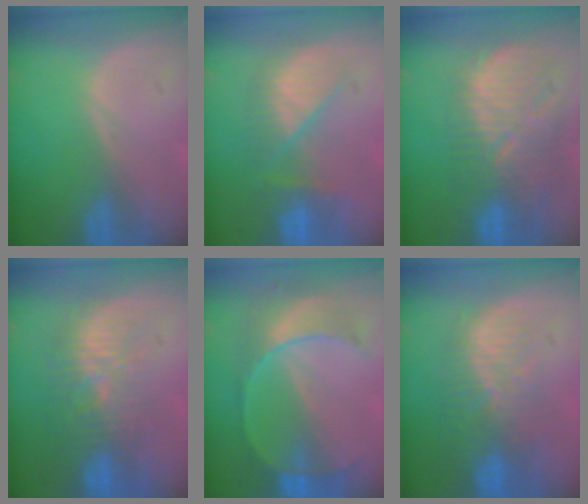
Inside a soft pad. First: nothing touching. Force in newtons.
{"total": 7.4, "press": 7.3, "slide": 1.1}
{"total": 12.1, "press": 11.2, "slide": 4.6}
{"total": 9.3, "press": 8.8, "slide": 3.0}
{"total": 7.7, "press": 7.7, "slide": 0.7}
{"total": 10.0, "press": 8.5, "slide": 5.2}